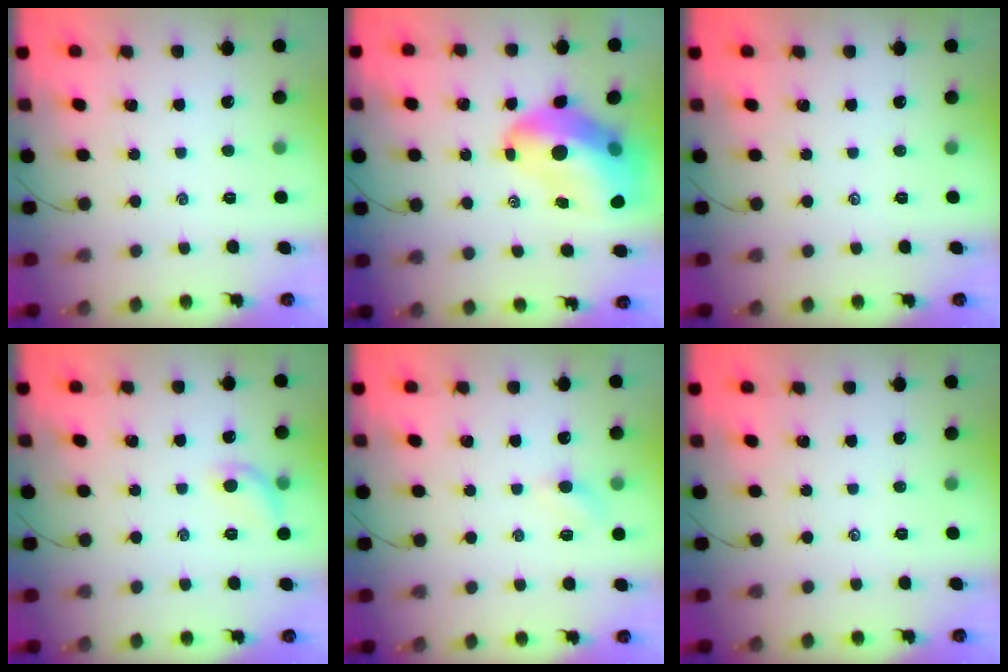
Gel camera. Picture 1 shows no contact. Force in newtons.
{"total": 16.6, "press": 16.0, "slide": 4.6}
{"total": 0.0}
{"total": 7.4, "press": 7.3, "slide": 1.3}
{"total": 3.6, "press": 3.4, "slide": 1.1}
{"total": 0.0}